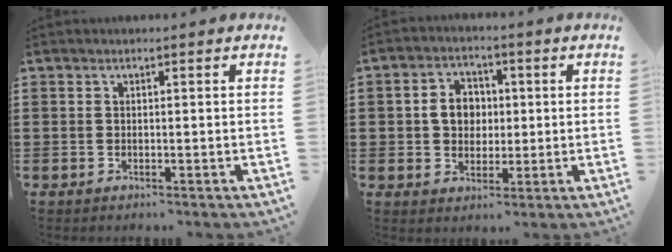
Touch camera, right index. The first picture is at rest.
{"total": 5.2, "force": [0.2, 4.3, 2.9], "torque": [-0.062, 0.011, -0.002]}